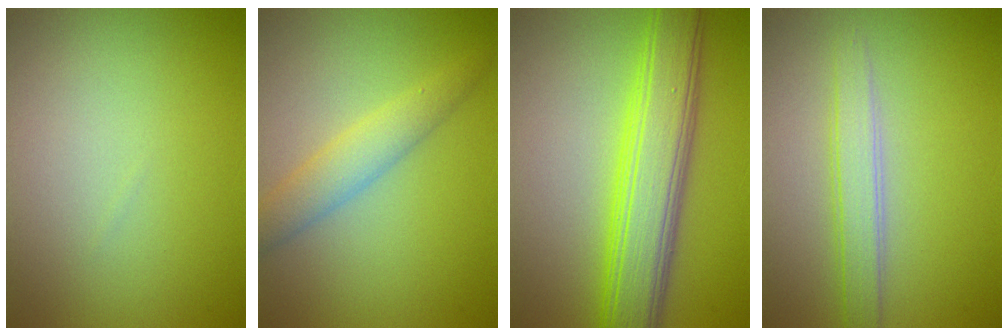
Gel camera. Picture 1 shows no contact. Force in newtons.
{"total": 2.9, "press": 2.9, "slide": 0.1}
{"total": 7.4, "press": 7.4, "slide": 0.2}
{"total": 2.6, "press": 2.6, "slide": 0.0}